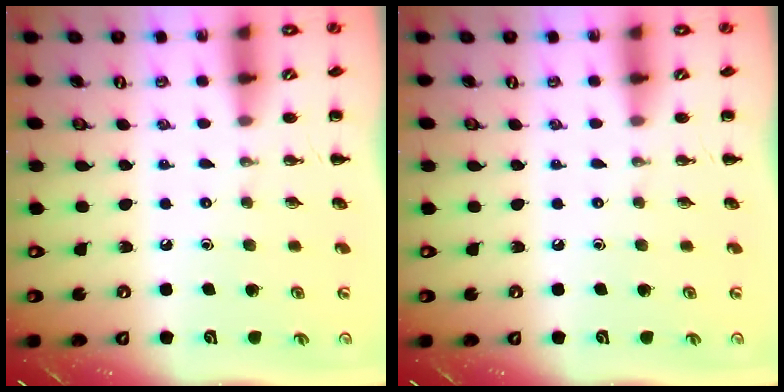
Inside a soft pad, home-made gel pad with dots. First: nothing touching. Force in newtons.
{"total": 0.0}